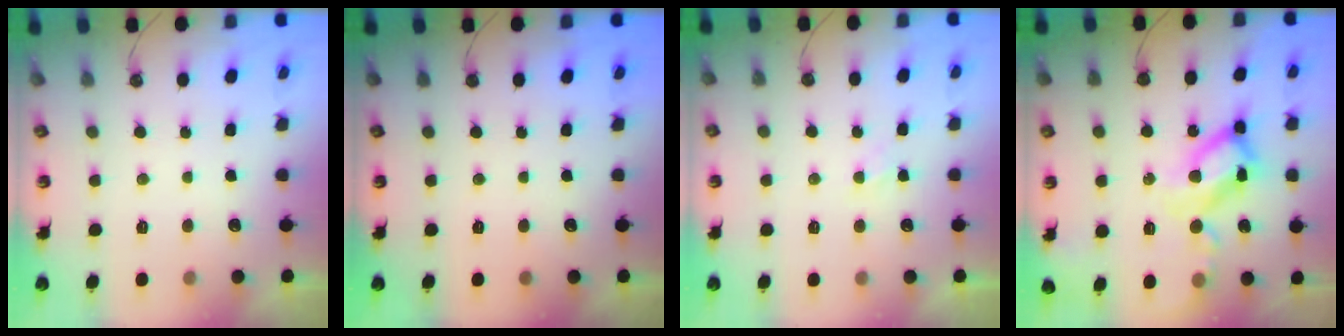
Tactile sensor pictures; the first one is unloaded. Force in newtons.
{"total": 0.0}
{"total": 3.2, "press": 3.1, "slide": 0.4}
{"total": 19.3, "press": 19.2, "slide": 1.8}